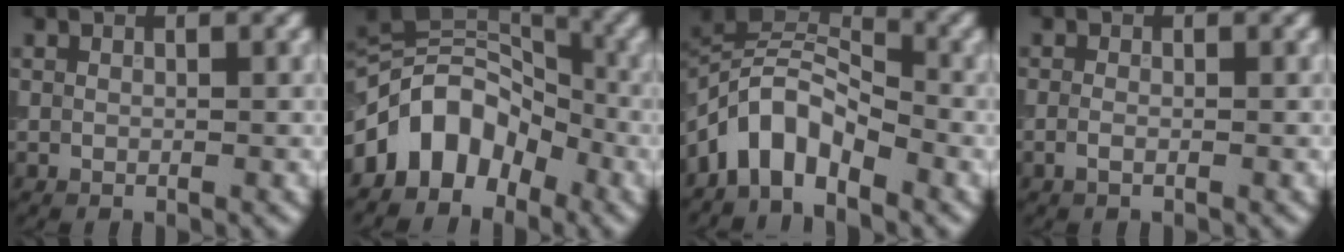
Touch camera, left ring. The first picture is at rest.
{"total": 7.5, "force": [-3.7, 5.1, 4.2], "torque": [-0.048, 0.016, -0.082]}
{"total": 6.0, "force": [-3.5, 3.0, 3.9], "torque": [-0.058, 0.012, -0.079]}
{"total": 0.9, "force": [-0.4, 0.3, 0.7], "torque": [-0.018, -0.002, -0.010]}